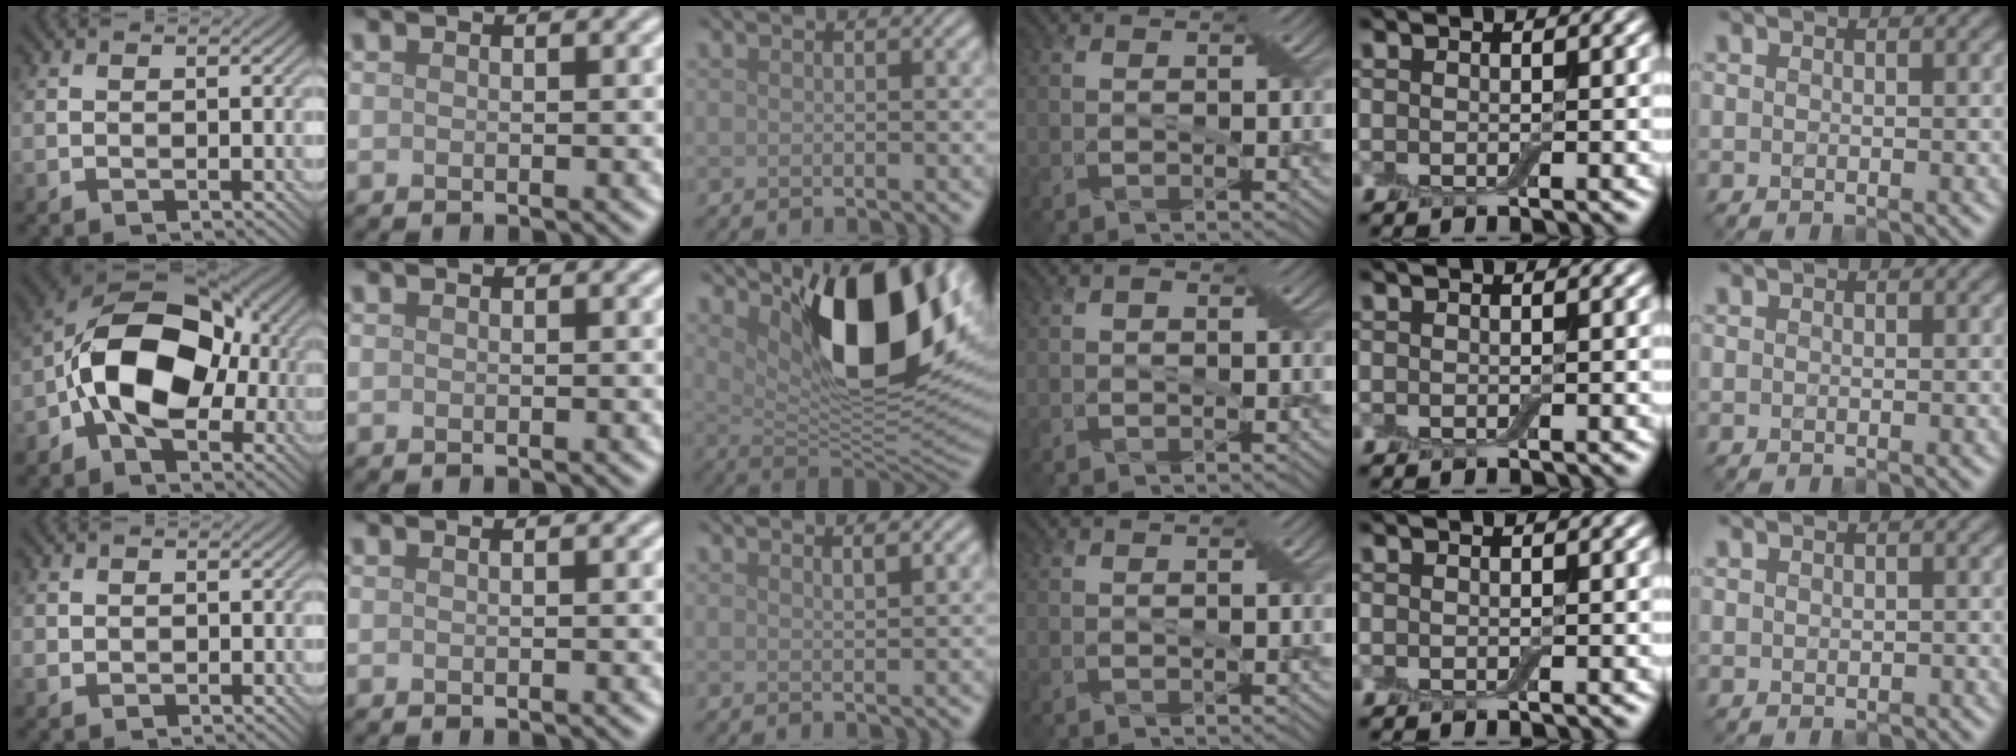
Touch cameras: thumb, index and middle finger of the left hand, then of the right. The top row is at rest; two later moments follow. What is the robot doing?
{"motion": "cut", "object": "cling film"}